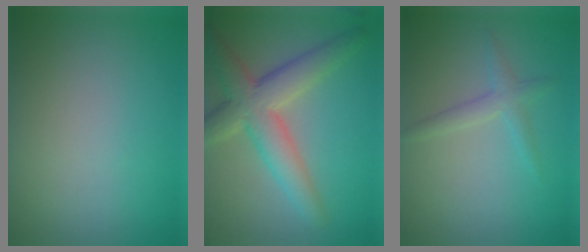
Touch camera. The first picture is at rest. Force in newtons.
{"total": 6.1, "press": 6.1, "slide": 0.4}
{"total": 1.7, "press": 1.7, "slide": 0.1}